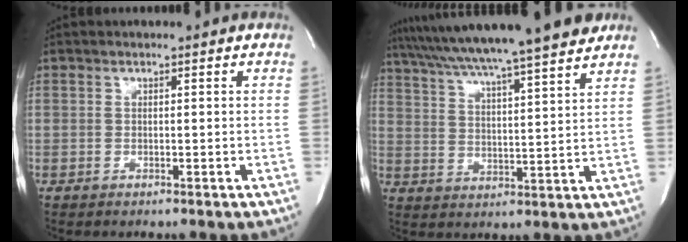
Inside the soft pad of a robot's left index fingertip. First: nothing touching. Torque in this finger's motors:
{"motor_torque": [0.39, -0.39, 1.03, 0.15]}